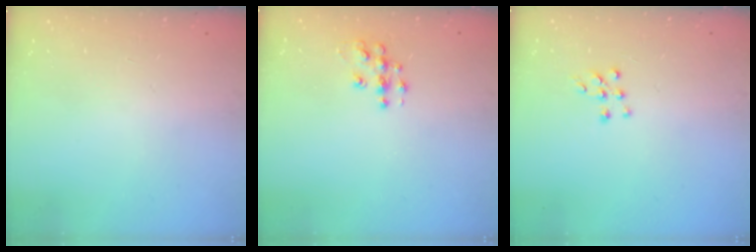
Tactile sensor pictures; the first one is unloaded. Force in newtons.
{"total": 7.1, "press": 7.1, "slide": 0.3}
{"total": 5.6, "press": 5.6, "slide": 0.8}